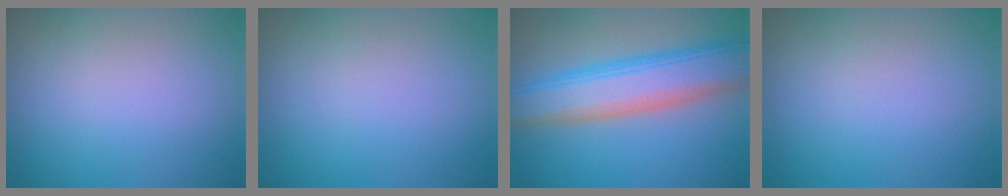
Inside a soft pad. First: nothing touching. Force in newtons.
{"total": 0.0}
{"total": 7.8, "press": 7.8, "slide": 0.5}
{"total": 0.0}